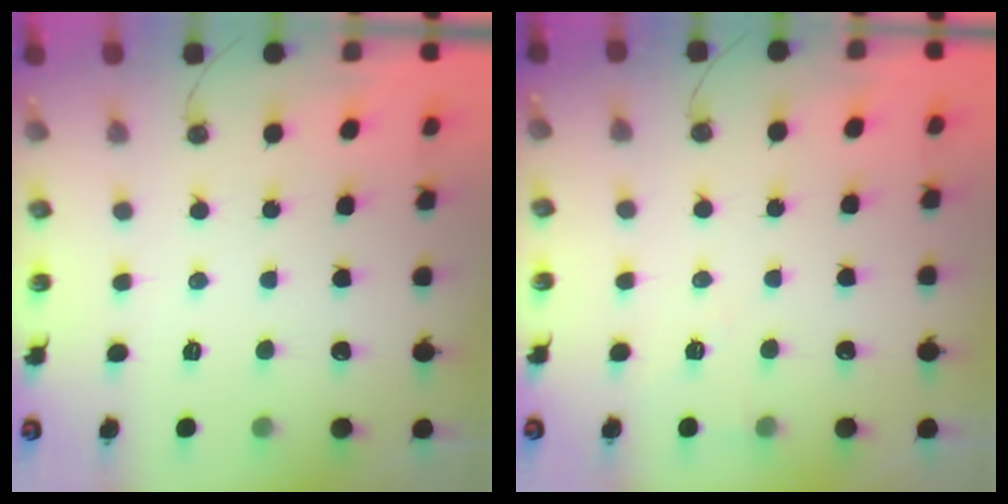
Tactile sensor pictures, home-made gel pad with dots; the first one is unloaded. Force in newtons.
{"total": 5.3, "press": 3.6, "slide": 4.0}